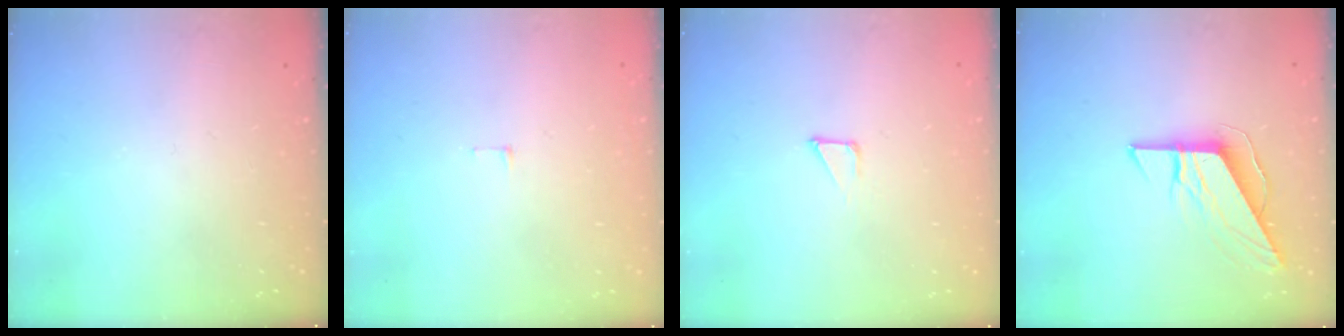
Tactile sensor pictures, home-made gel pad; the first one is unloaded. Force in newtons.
{"total": 3.8, "press": 3.8, "slide": 0.3}
{"total": 1.2, "press": 1.2, "slide": 0.0}
{"total": 9.2, "press": 9.2, "slide": 0.6}